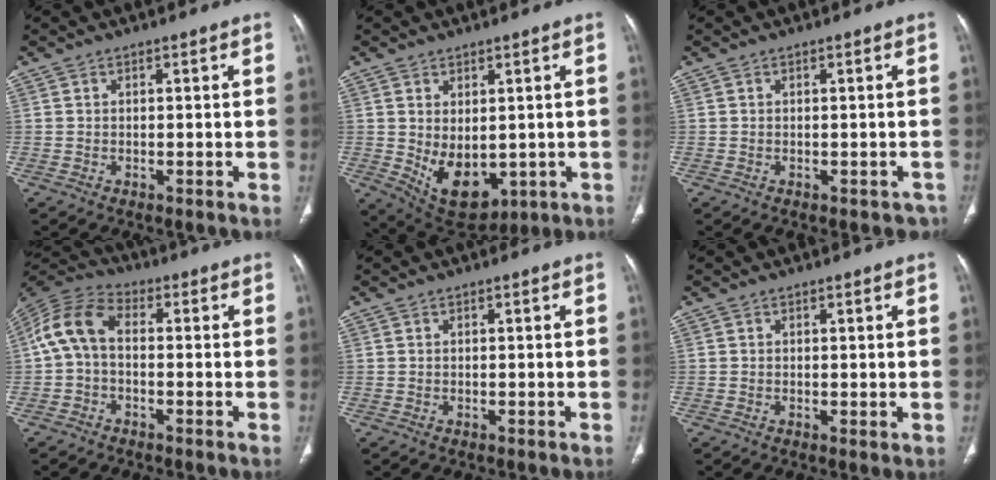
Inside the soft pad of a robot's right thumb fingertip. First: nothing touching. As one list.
[{"total": 10.5, "force": [-0.9, 6.5, 8.2], "torque": [-0.114, -0.010, 0.016]}, {"total": 1.7, "force": [-1.0, 1.3, 0.3], "torque": [0.011, 0.009, -0.013]}, {"total": 9.0, "force": [-0.2, 5.5, 7.1], "torque": [-0.139, 0.028, -0.018]}, {"total": 0.0}, {"total": 0.6, "force": [0.2, 0.3, 0.5], "torque": [-0.013, -0.004, 0.002]}]